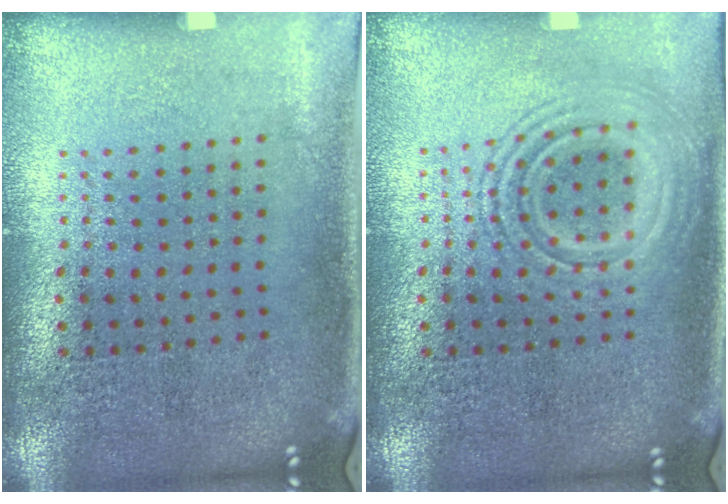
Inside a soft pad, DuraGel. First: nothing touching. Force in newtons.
{"total": 2.3, "press": 2.3, "slide": 0.4}